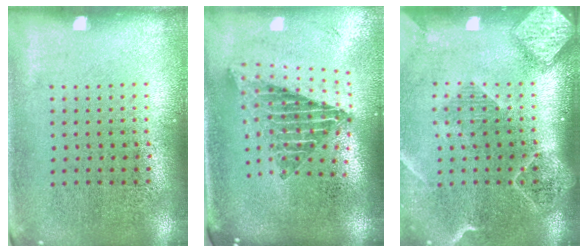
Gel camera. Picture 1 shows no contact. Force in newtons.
{"total": 2.2, "press": 1.6, "slide": 1.6}
{"total": 2.5, "press": 2.0, "slide": 1.4}